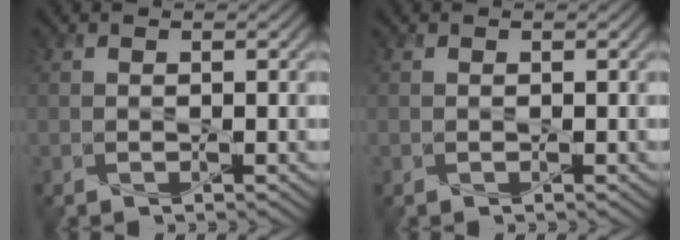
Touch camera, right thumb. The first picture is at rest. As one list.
[{"total": 0.0}]